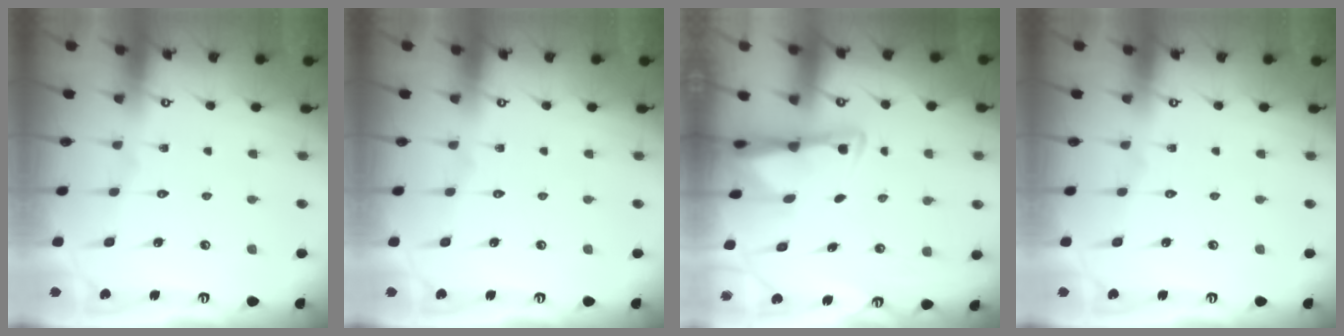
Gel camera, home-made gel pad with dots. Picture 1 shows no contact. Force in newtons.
{"total": 0.0}
{"total": 2.9, "press": 2.9, "slide": 0.5}
{"total": 0.0}